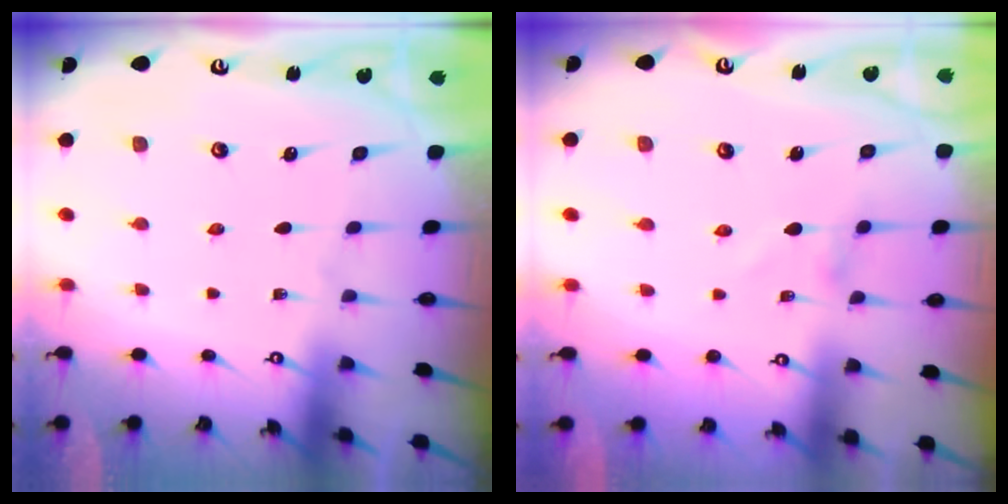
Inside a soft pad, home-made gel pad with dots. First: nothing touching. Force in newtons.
{"total": 0.0}